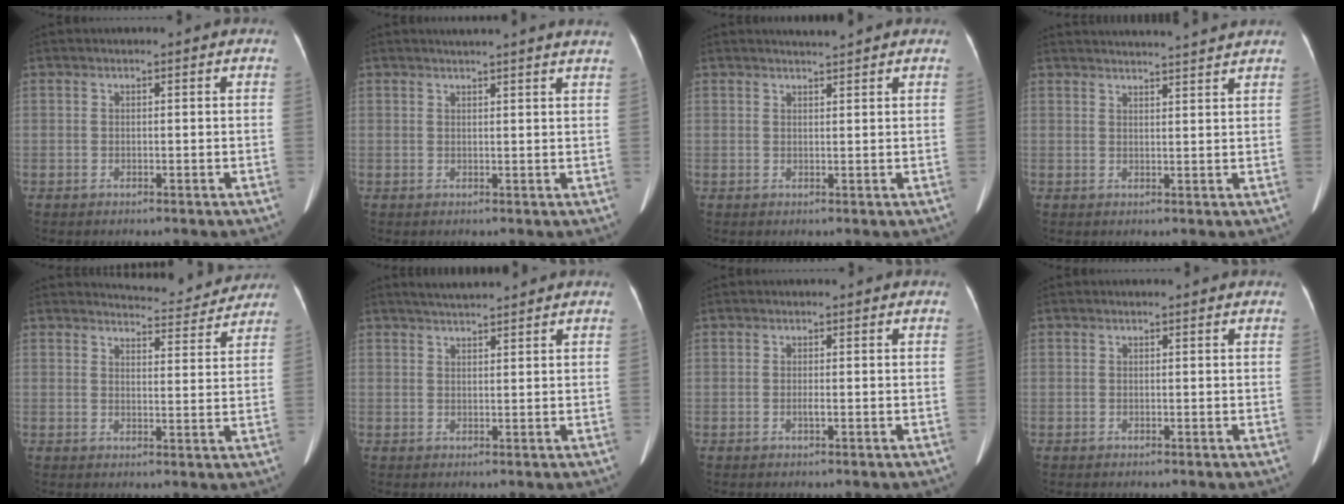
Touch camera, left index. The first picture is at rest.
{"total": 8.6, "force": [7.9, -0.6, 3.4], "torque": [-0.045, 0.010, 0.077]}
{"total": 2.1, "force": [2.1, -0.2, 0.6], "torque": [-0.010, 0.008, 0.034]}
{"total": 10.7, "force": [10.3, -1.1, 2.8], "torque": [-0.037, 0.004, 0.125]}
{"total": 8.2, "force": [8.1, 1.0, 0.4], "torque": [-0.004, -0.005, 0.096]}
{"total": 3.9, "force": [3.6, -0.1, 1.5], "torque": [-0.027, 0.021, 0.063]}
{"total": 0.6, "force": [-0.2, 0.0, 0.6], "torque": [-0.014, -0.001, -0.003]}
{"total": 0.8, "force": [0.8, 0.1, 0.2], "torque": [-0.006, 0.005, 0.005]}